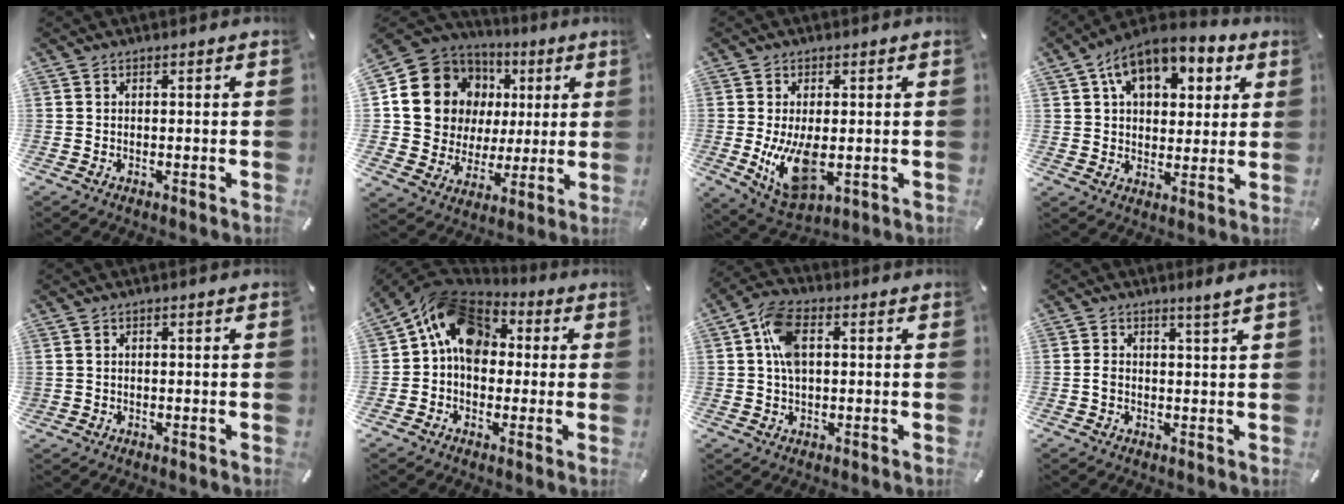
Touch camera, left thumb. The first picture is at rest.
{"total": 15.0, "force": [3.4, 14.0, 4.3], "torque": [-0.076, -0.024, 0.083]}
{"total": 11.2, "force": [-0.7, 6.1, 9.3], "torque": [-0.184, -0.022, -0.009]}
{"total": 11.1, "force": [6.2, 7.6, 5.4], "torque": [-0.093, -0.025, 0.113]}
{"total": 0.6, "force": [0.1, 0.6, 0.3], "torque": [-0.006, 0.002, 0.000]}
{"total": 13.8, "force": [2.5, 10.5, 8.6], "torque": [-0.144, 0.011, 0.046]}
{"total": 8.6, "force": [1.6, 5.1, 6.7], "torque": [-0.145, 0.005, 0.025]}
{"total": 2.2, "force": [0.9, 0.4, 1.9], "torque": [-0.039, -0.001, 0.015]}